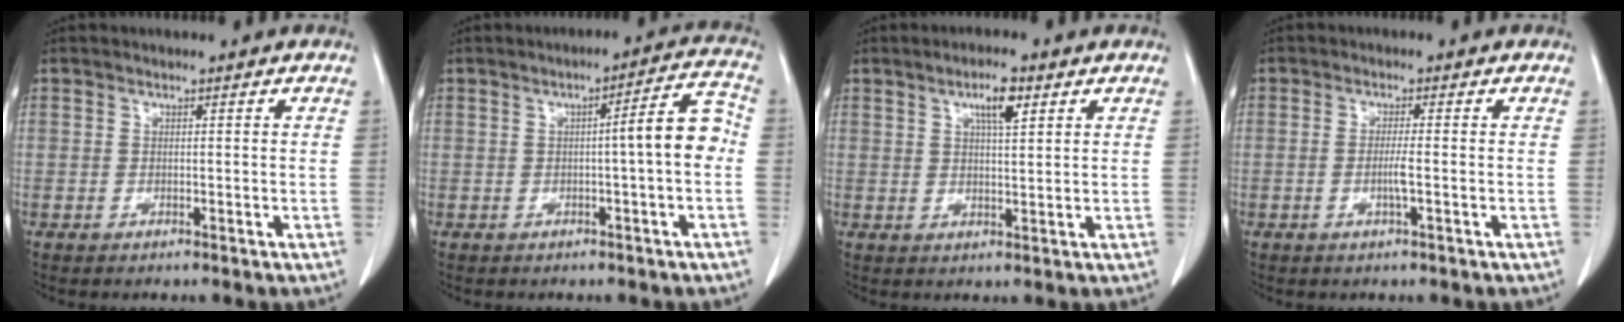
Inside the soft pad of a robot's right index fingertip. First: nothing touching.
{"total": 6.3, "force": [-0.6, 0.2, 6.2], "torque": [-0.082, 0.016, -0.010]}
{"total": 4.5, "force": [2.2, 0.8, 3.8], "torque": [-0.068, 0.001, 0.038]}
{"total": 2.4, "force": [-0.6, -0.2, 2.3], "torque": [-0.046, -0.002, -0.012]}